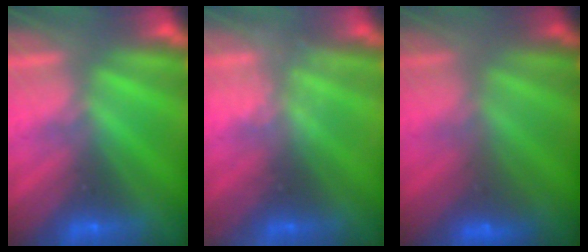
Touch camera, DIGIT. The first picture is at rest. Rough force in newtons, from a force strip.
{"total": 2.2}
{"total": 2.4}